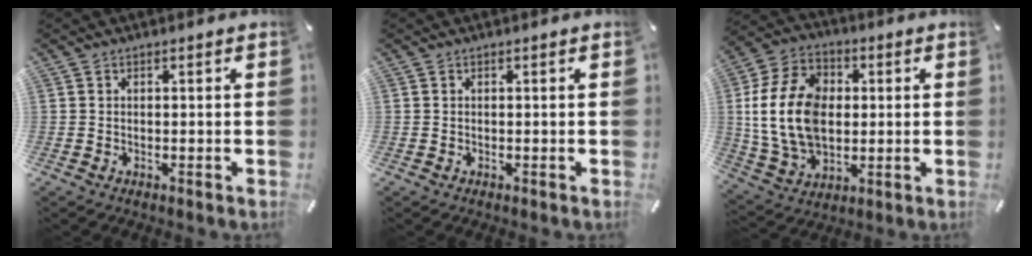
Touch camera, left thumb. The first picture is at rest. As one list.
[{"total": 0.0}, {"total": 16.9, "force": [0.7, 12.8, 11.0], "torque": [-0.249, 0.010, 0.010]}]